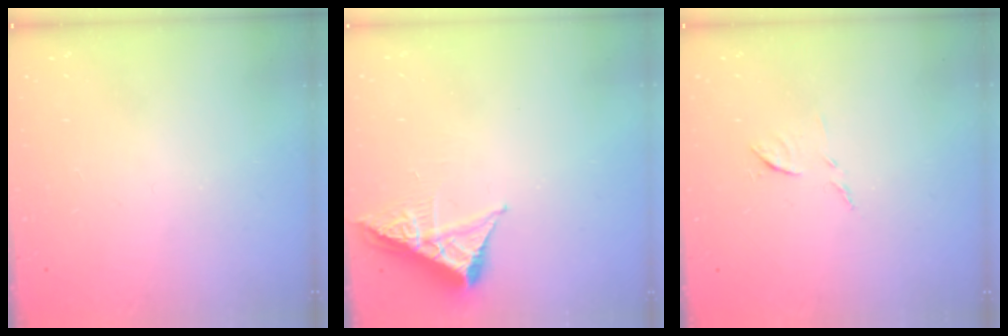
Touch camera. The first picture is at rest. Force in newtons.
{"total": 6.0, "press": 5.9, "slide": 0.8}
{"total": 6.7, "press": 6.7, "slide": 0.3}